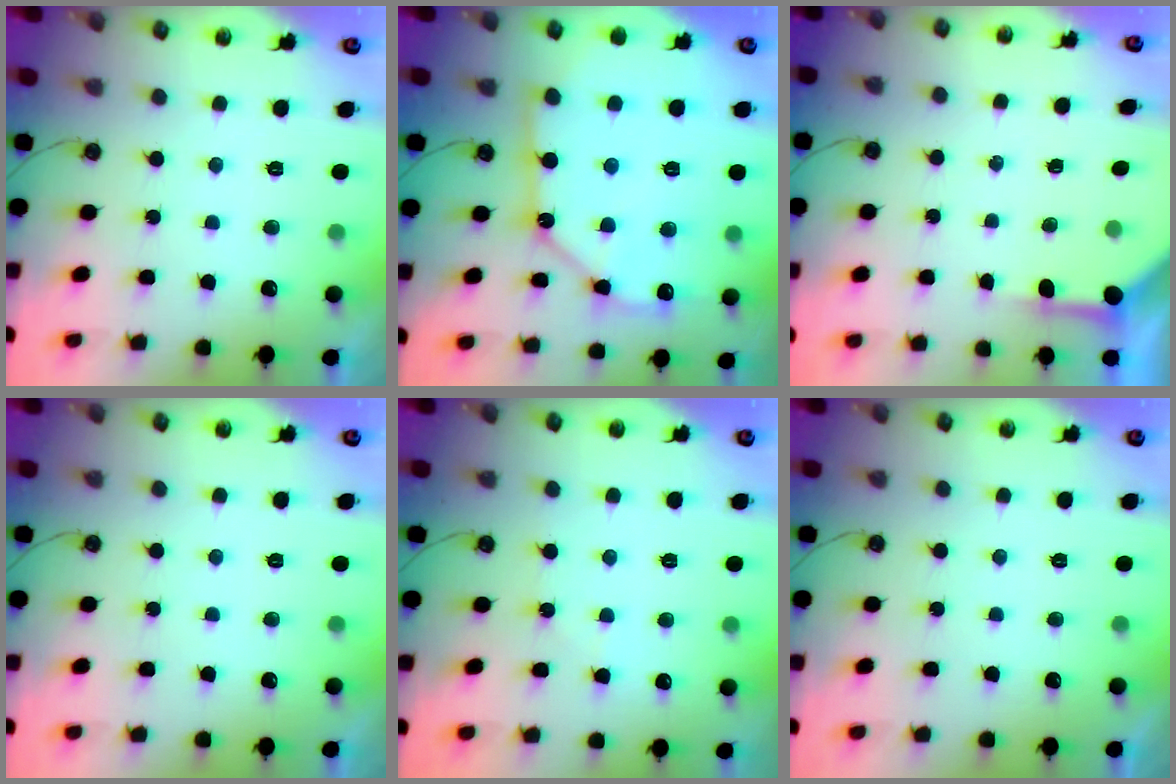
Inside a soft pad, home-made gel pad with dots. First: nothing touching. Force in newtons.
{"total": 14.9, "press": 14.8, "slide": 1.8}
{"total": 3.9, "press": 3.8, "slide": 0.4}
{"total": 0.0}
{"total": 3.0, "press": 2.9, "slide": 0.5}
{"total": 0.0}